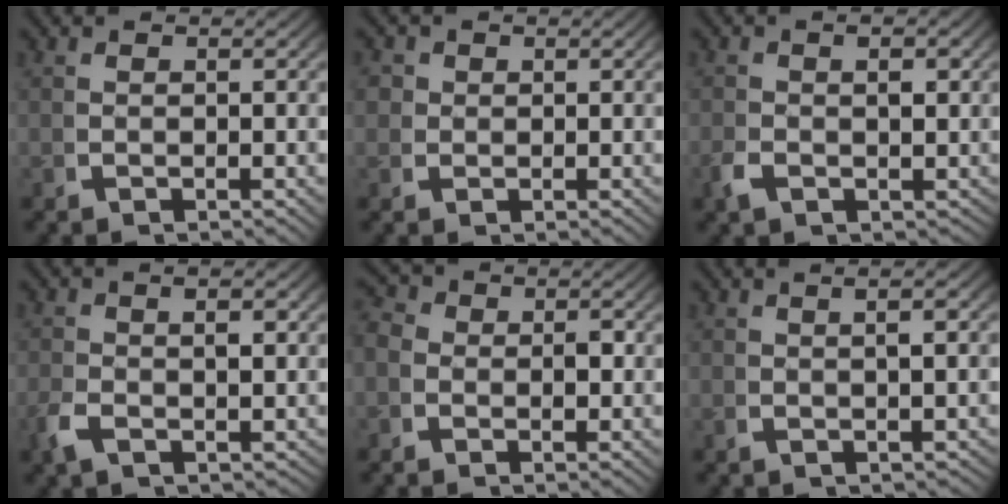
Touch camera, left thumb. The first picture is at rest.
{"total": 2.4, "force": [0.7, 2.2, 0.8], "torque": [-0.021, -0.007, 0.011]}
{"total": 2.3, "force": [-0.5, 1.7, 1.5], "torque": [-0.034, -0.004, -0.006]}
{"total": 2.7, "force": [-0.9, 1.5, 2.0], "torque": [-0.048, -0.008, -0.013]}
{"total": 3.4, "force": [-0.4, 2.9, 1.7], "torque": [-0.034, -0.002, -0.020]}
{"total": 1.7, "force": [-0.1, 0.4, 1.6], "torque": [-0.029, 0.003, 0.001]}